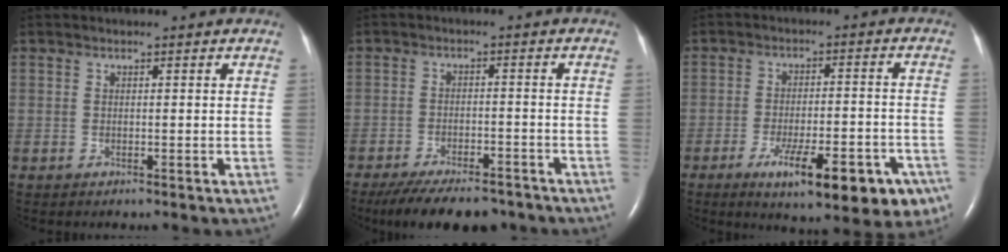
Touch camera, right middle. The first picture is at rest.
{"total": 13.5, "force": [-11.3, 4.2, 6.1], "torque": [-0.117, -0.013, -0.162]}
{"total": 15.0, "force": [-8.5, 4.1, 11.6], "torque": [-0.117, 0.004, -0.114]}